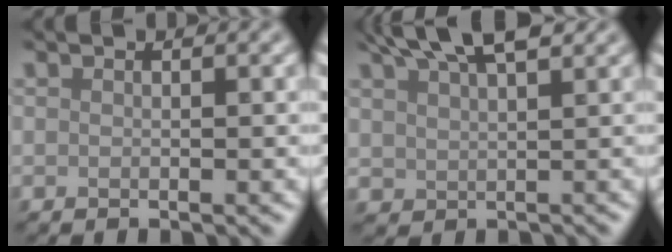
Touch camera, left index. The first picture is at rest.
{"total": 5.6, "force": [4.3, 1.8, 3.1], "torque": [-0.050, 0.016, 0.075]}